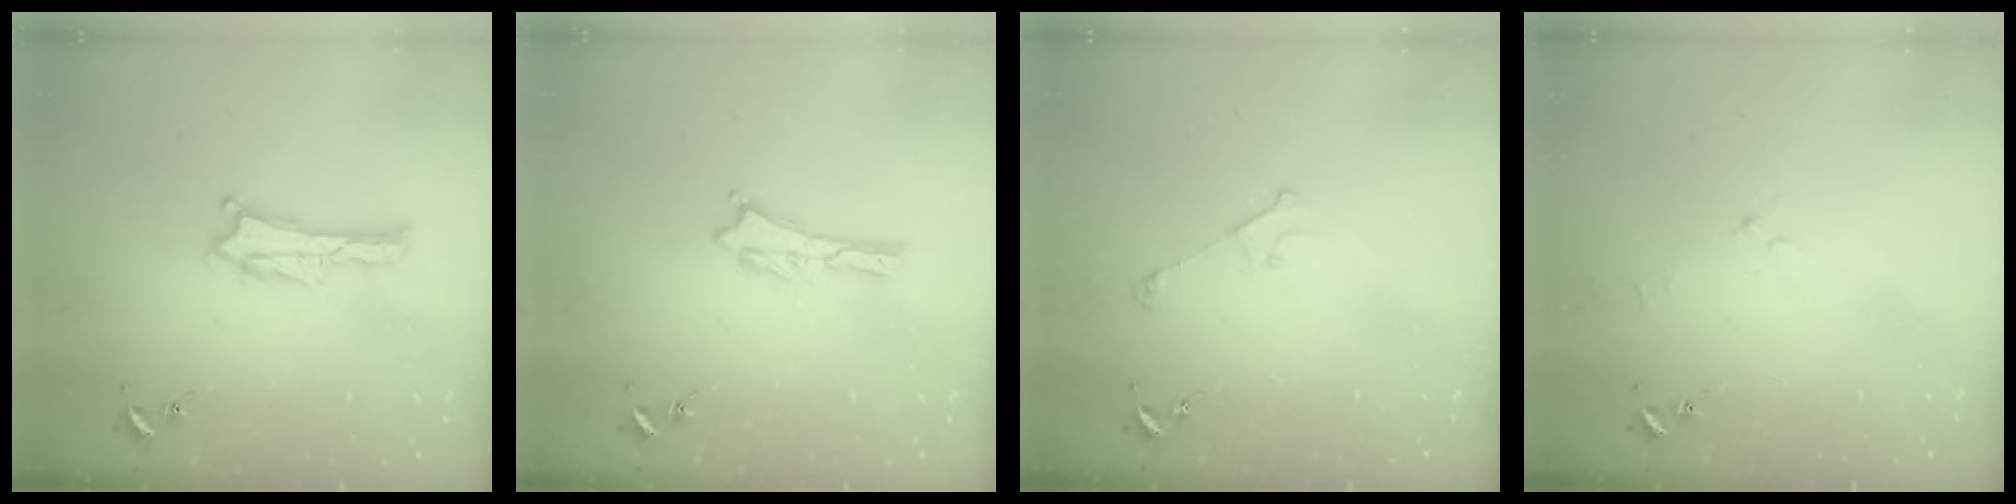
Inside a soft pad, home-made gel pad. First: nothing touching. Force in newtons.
{"total": 0.0}
{"total": 3.2, "press": 3.2, "slide": 0.3}
{"total": 1.7, "press": 1.6, "slide": 0.3}